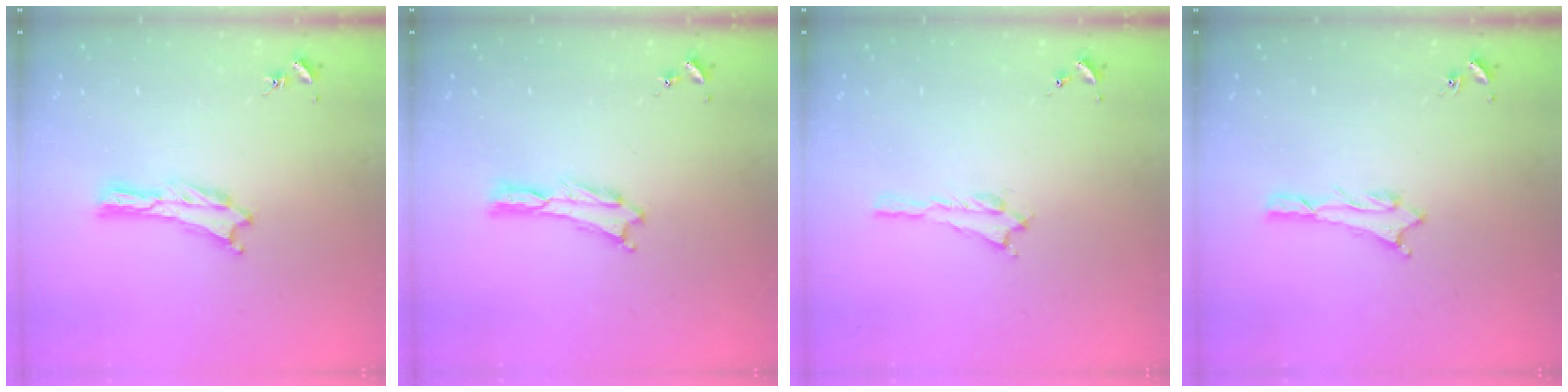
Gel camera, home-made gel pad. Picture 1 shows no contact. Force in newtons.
{"total": 0.0}
{"total": 0.6, "press": 0.5, "slide": 0.2}
{"total": 1.1, "press": 1.0, "slide": 0.1}